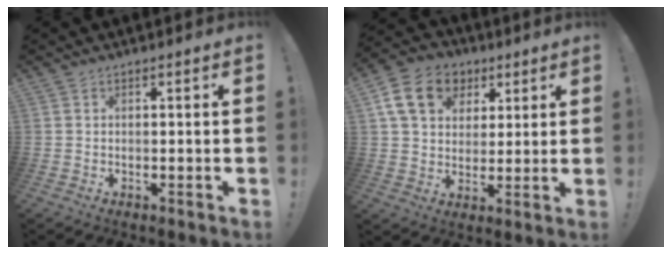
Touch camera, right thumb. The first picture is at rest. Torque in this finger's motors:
{"motor_torque": [0.63, 0.69, 0.69, 0.14, 0.05]}